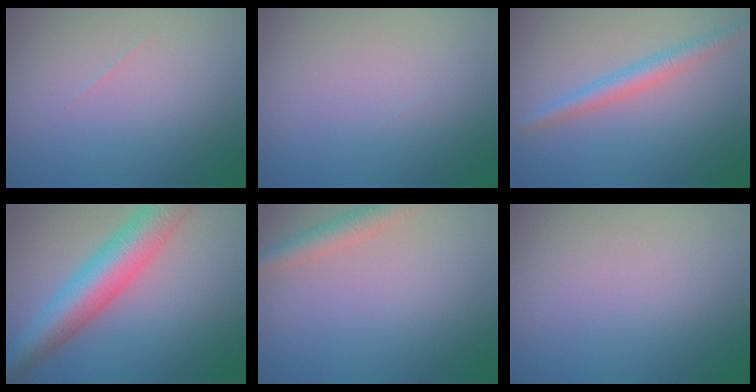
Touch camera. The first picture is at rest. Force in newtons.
{"total": 0.0}
{"total": 2.6, "press": 2.6, "slide": 0.1}
{"total": 8.4, "press": 8.4, "slide": 0.4}
{"total": 3.0, "press": 2.9, "slide": 0.1}
{"total": 0.0}